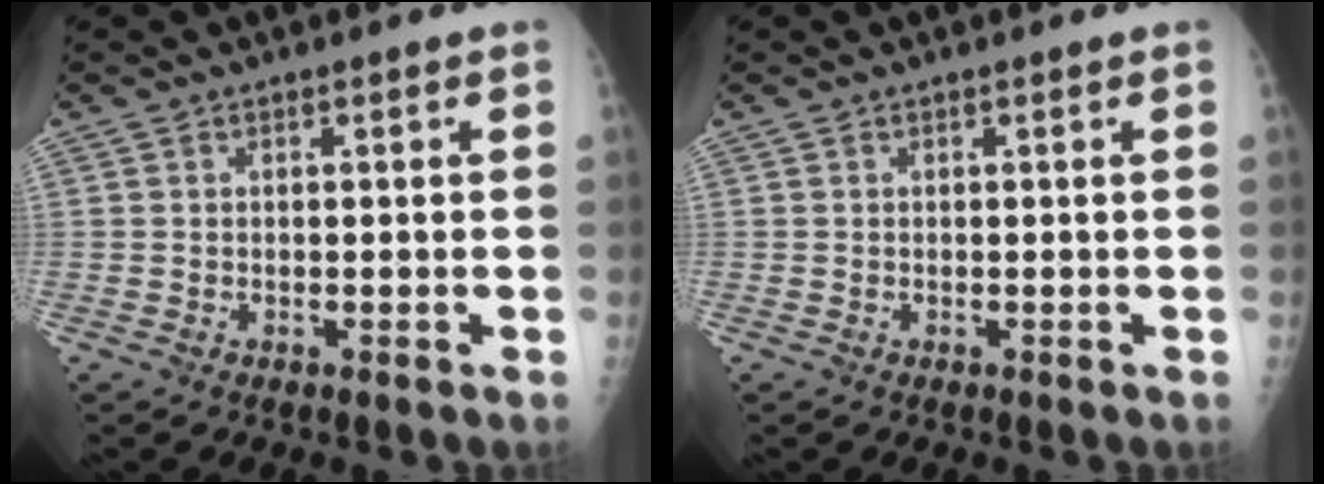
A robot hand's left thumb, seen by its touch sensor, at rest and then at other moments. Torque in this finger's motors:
{"motor_torque": [0.00, 0.00, 0.00, 0.00, 0.00]}